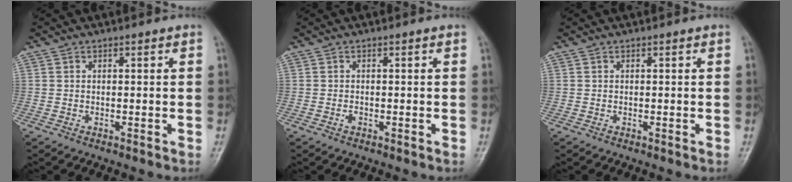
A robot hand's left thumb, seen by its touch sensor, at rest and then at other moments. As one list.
[{"total": 0.8, "force": [-0.3, 0.5, 0.5], "torque": [-0.009, 0.004, -0.005]}, {"total": 0.0}]